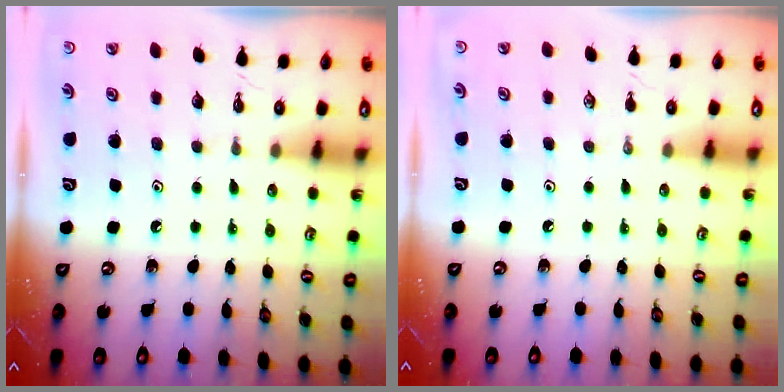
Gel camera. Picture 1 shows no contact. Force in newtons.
{"total": 0.0}